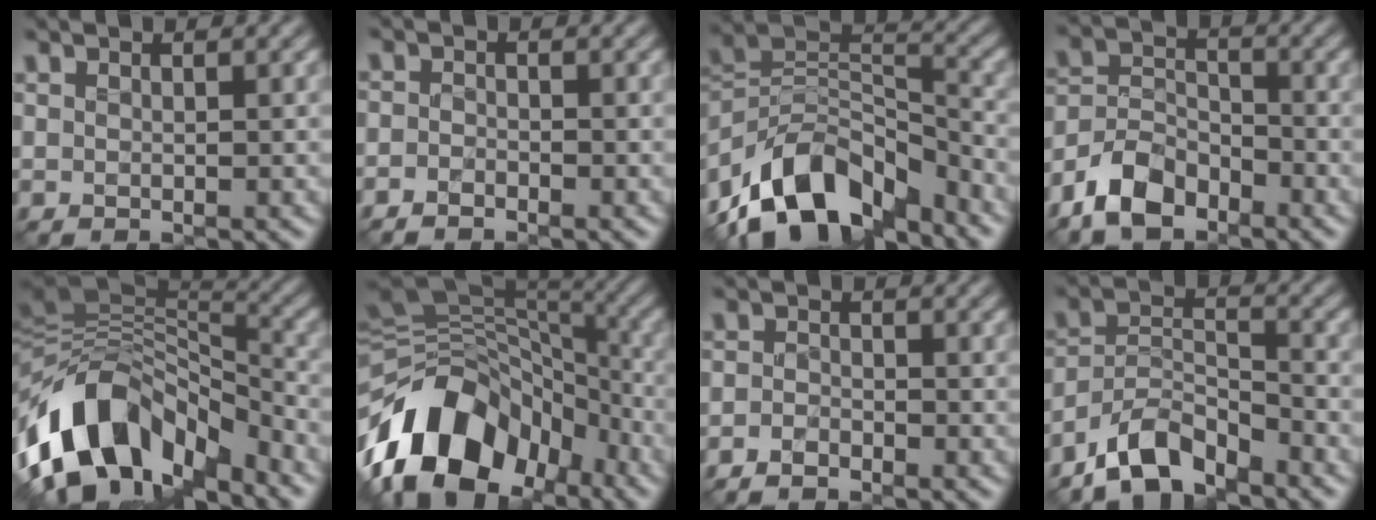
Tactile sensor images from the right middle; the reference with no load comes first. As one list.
[{"total": 1.9, "force": [-1.7, -0.6, -0.7], "torque": [-0.002, 0.003, -0.015]}, {"total": 11.4, "force": [-8.8, 5.0, 5.1], "torque": [-0.095, 0.017, -0.161]}, {"total": 5.5, "force": [-4.9, 2.1, 1.3], "torque": [-0.040, 0.005, -0.086]}, {"total": 13.2, "force": [-7.7, 7.0, 8.1], "torque": [-0.173, 0.017, -0.122]}, {"total": 14.7, "force": [-8.5, 9.1, 7.7], "torque": [-0.163, 0.022, -0.142]}, {"total": 2.0, "force": [-1.9, -0.5, -0.5], "torque": [-0.006, 0.004, -0.022]}, {"total": 5.8, "force": [-5.5, 1.2, 1.4], "torque": [-0.031, 0.006, -0.091]}]